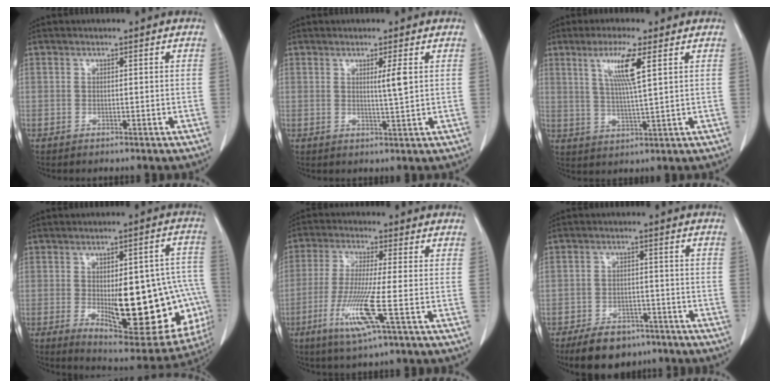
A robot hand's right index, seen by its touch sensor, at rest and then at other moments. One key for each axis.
{"total": 2.8, "fx": 0.8, "fy": -0.4, "fz": 2.7, "tx": -0.047, "ty": -0.007, "tz": 0.013}
{"total": 7.2, "fx": 2.9, "fy": -0.3, "fz": 6.6, "tx": -0.127, "ty": -0.003, "tz": 0.058}
{"total": 24.2, "fx": -4.3, "fy": 7.8, "fz": 22.5, "tx": -0.226, "ty": 0.013, "tz": -0.029}
{"total": 9.7, "fx": -3.4, "fy": -0.6, "fz": 9.0, "tx": -0.189, "ty": -0.027, "tz": -0.071}
{"total": 8.4, "fx": -6.2, "fy": 4.5, "fz": 3.3, "tx": -0.056, "ty": 0.002, "tz": -0.095}